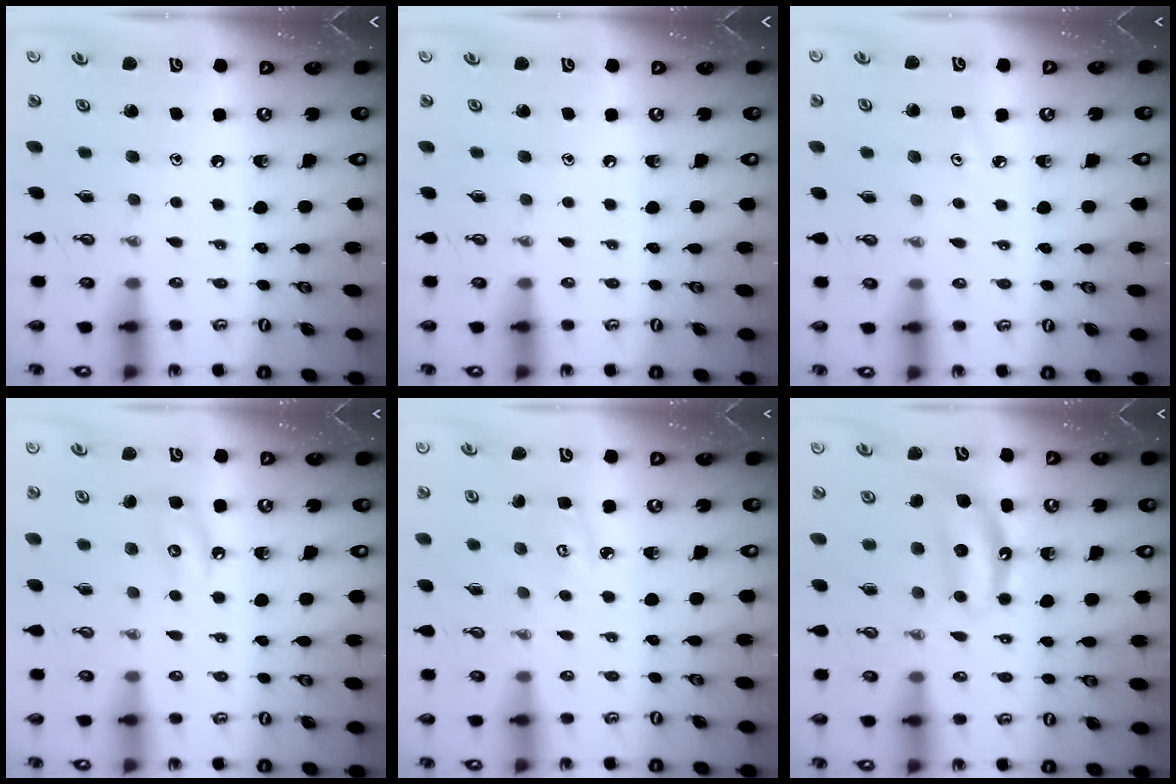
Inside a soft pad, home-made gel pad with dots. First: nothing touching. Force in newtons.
{"total": 0.0}
{"total": 3.2, "press": 3.2, "slide": 0.3}
{"total": 5.6, "press": 5.6, "slide": 0.8}
{"total": 4.6, "press": 4.6, "slide": 0.5}
{"total": 6.6, "press": 6.6, "slide": 0.5}